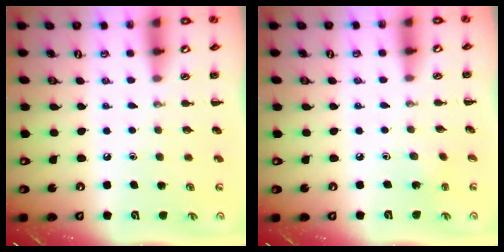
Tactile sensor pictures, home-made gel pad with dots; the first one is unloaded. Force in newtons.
{"total": 1.1, "press": 1.0, "slide": 0.5}